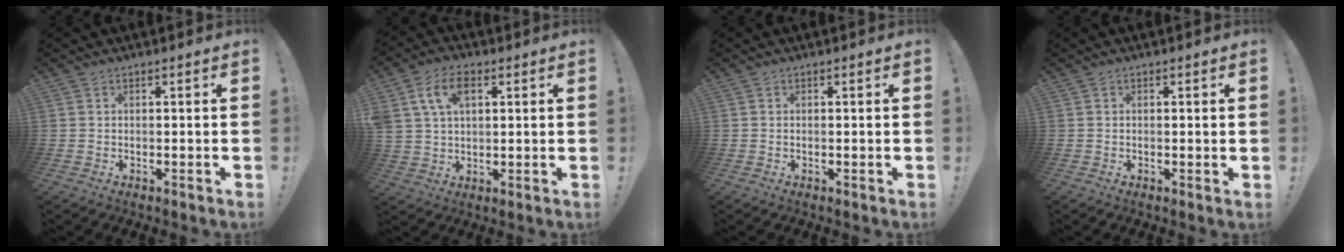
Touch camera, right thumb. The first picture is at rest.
{"total": 10.0, "force": [4.1, 6.4, 6.5], "torque": [-0.128, 0.011, 0.078]}
{"total": 0.0}
{"total": 0.8, "force": [0.3, -0.1, 0.8], "torque": [-0.010, -0.003, 0.004]}